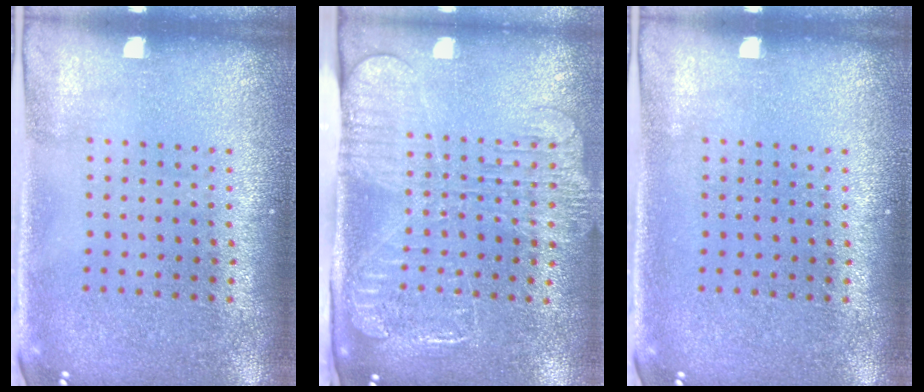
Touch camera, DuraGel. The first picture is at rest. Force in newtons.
{"total": 2.6, "press": 2.1, "slide": 1.6}
{"total": 0.0}